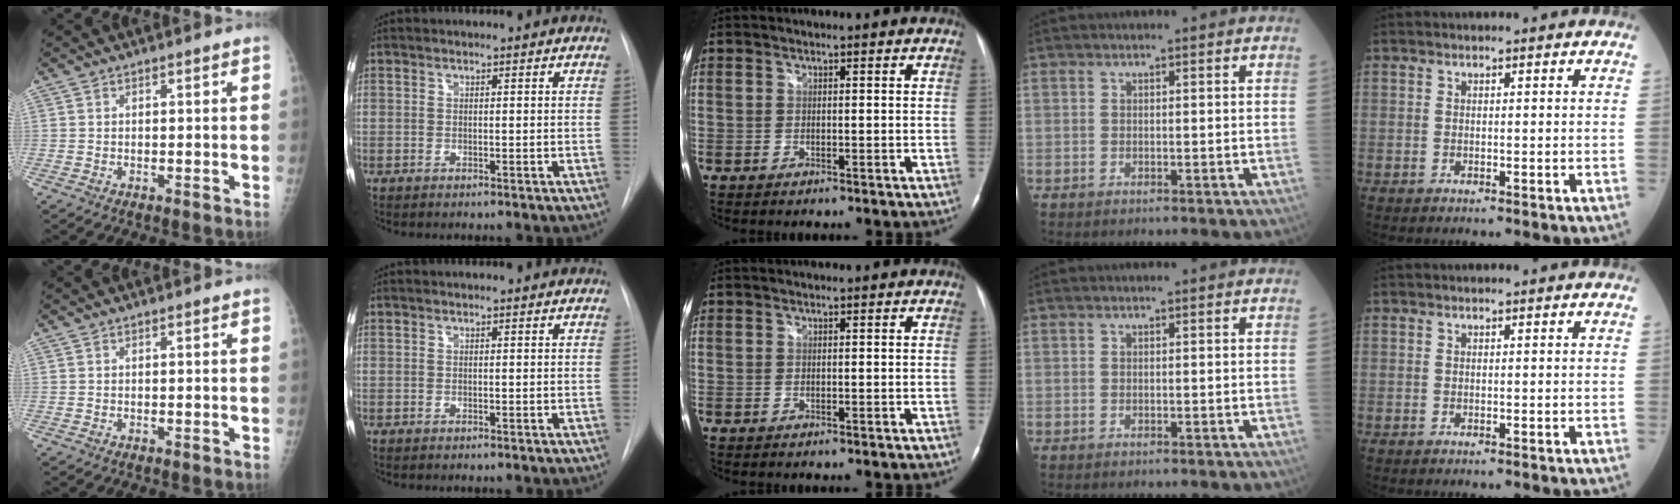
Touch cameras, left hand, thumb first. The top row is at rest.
{}